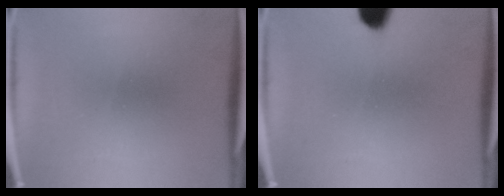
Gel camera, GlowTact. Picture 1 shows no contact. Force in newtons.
{"total": 7.1}